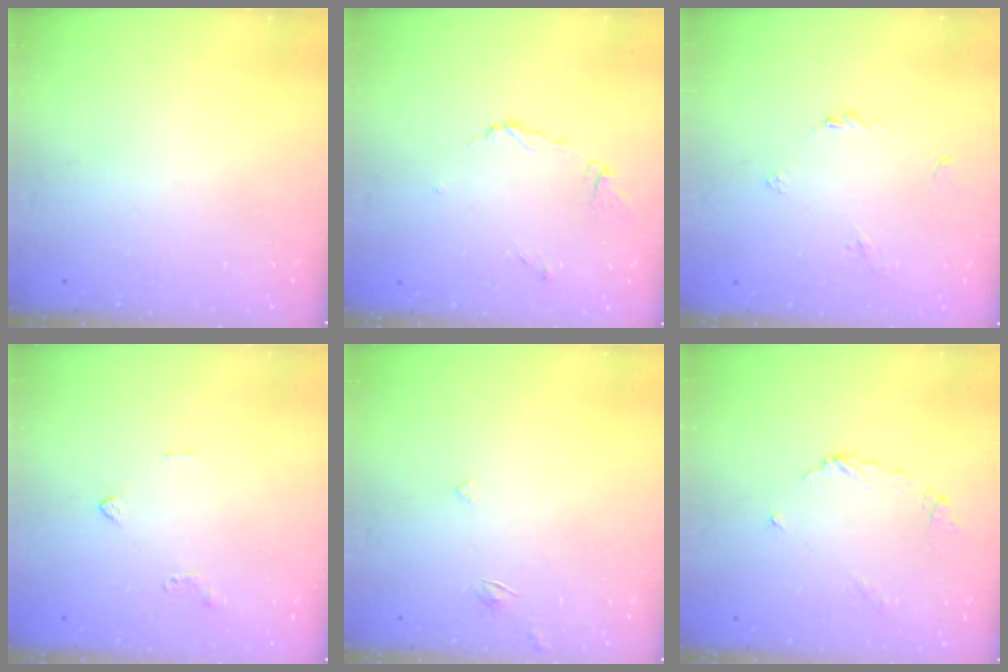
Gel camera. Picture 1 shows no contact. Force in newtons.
{"total": 5.3, "press": 5.3, "slide": 0.3}
{"total": 2.4, "press": 2.4, "slide": 0.5}
{"total": 2.8, "press": 2.8, "slide": 0.6}
{"total": 2.8, "press": 2.8, "slide": 0.3}
{"total": 6.5, "press": 6.5, "slide": 0.7}